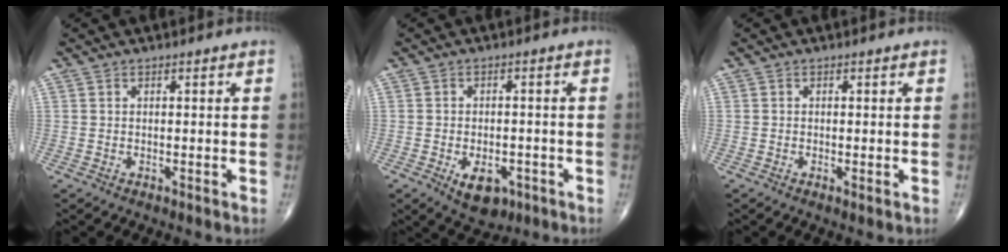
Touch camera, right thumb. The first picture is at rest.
{"total": 6.6, "force": [-2.8, 3.9, 4.5], "torque": [-0.058, 0.008, -0.031]}
{"total": 0.7, "force": [-0.2, 0.2, 0.6], "torque": [-0.016, -0.004, -0.006]}